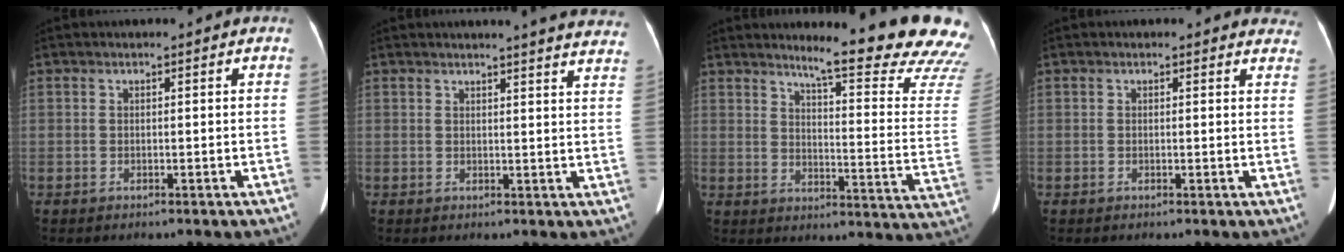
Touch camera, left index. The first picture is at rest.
{"total": 16.6, "force": [15.7, 0.9, 5.2], "torque": [-0.053, -0.059, 0.158]}
{"total": 20.2, "force": [18.2, 0.6, 8.8], "torque": [-0.109, -0.117, 0.205]}
{"total": 5.2, "force": [4.9, 1.8, 0.4], "torque": [0.025, -0.015, 0.018]}